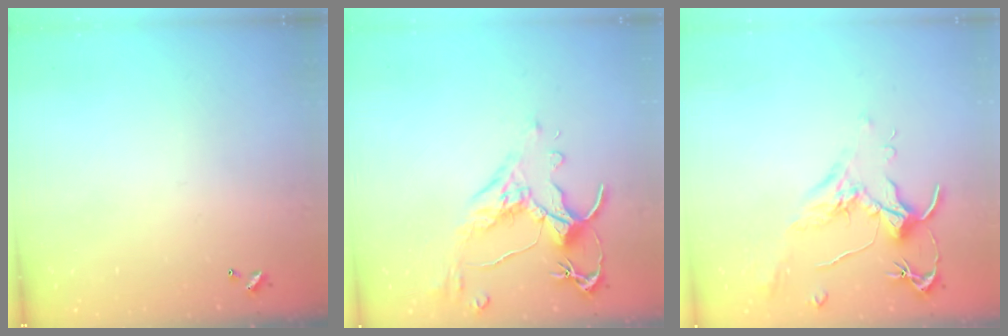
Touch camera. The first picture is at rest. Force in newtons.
{"total": 2.6, "press": 2.2, "slide": 1.3}
{"total": 1.8, "press": 1.7, "slide": 0.6}